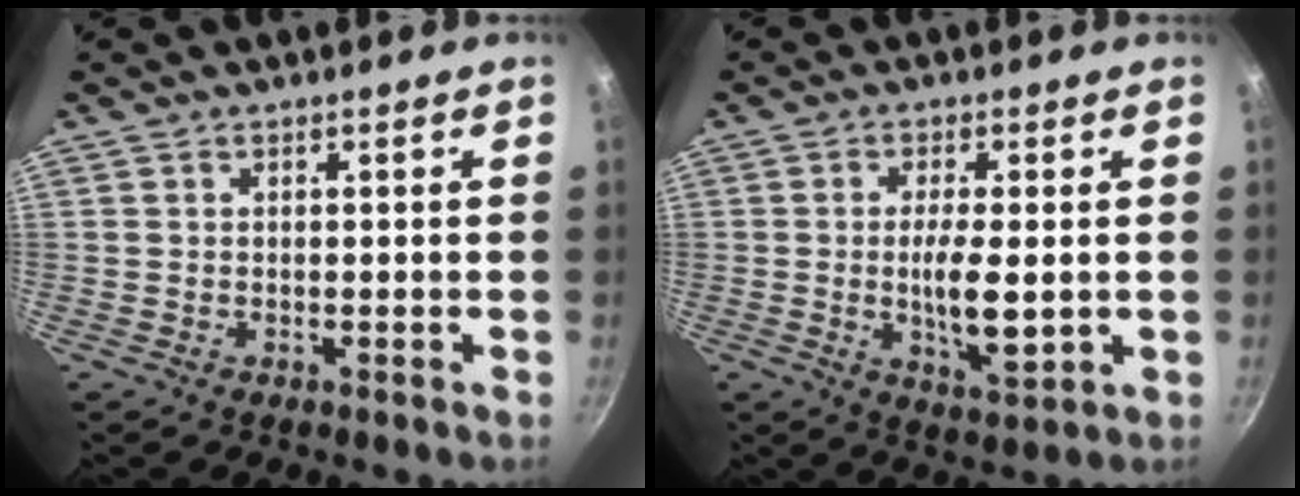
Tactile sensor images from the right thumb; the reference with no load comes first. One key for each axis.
{"total": 8.3, "fx": -0.5, "fy": 2.6, "fz": 7.9, "tx": -0.141, "ty": -0.010, "tz": -0.006}